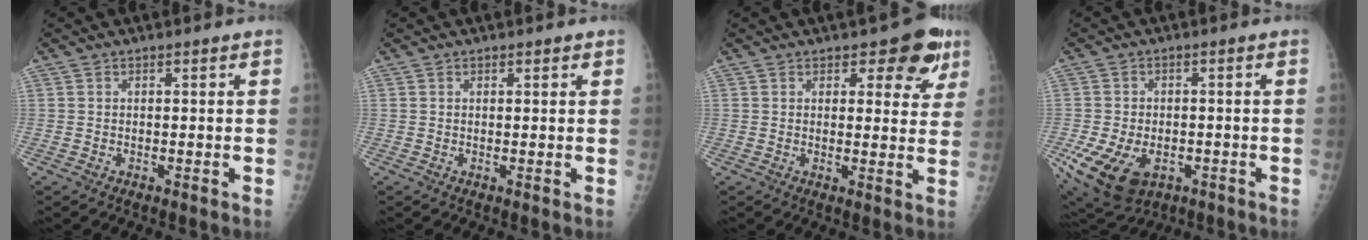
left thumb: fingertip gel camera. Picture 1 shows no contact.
{"total": 0.7, "force": [0.5, 0.3, 0.4], "torque": [-0.001, -0.002, 0.004]}
{"total": 7.4, "force": [4.4, 3.9, 4.4], "torque": [-0.010, -0.018, 0.051]}
{"total": 14.5, "force": [-5.4, 9.7, 9.3], "torque": [-0.191, 0.001, -0.074]}